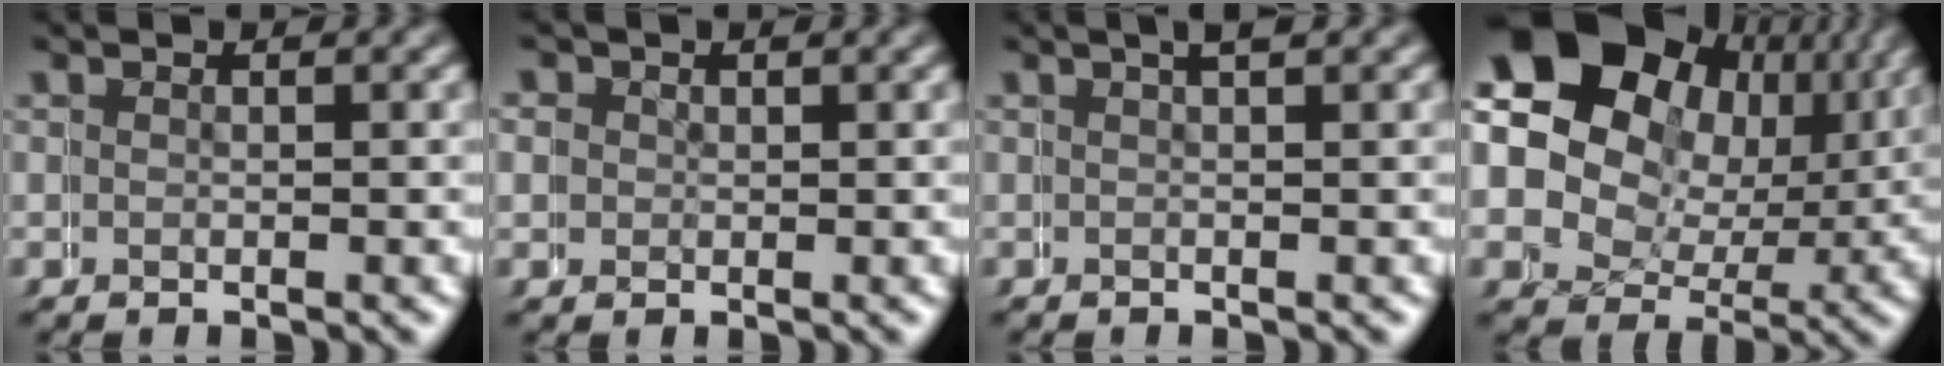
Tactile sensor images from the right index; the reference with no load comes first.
{"total": 2.6, "force": [1.0, 2.4, -0.1], "torque": [-0.019, -0.011, 0.017]}
{"total": 1.4, "force": [0.9, -0.5, 0.8], "torque": [0.000, 0.016, 0.011]}
{"total": 19.2, "force": [6.3, 15.8, 9.0], "torque": [-0.178, 0.000, 0.084]}